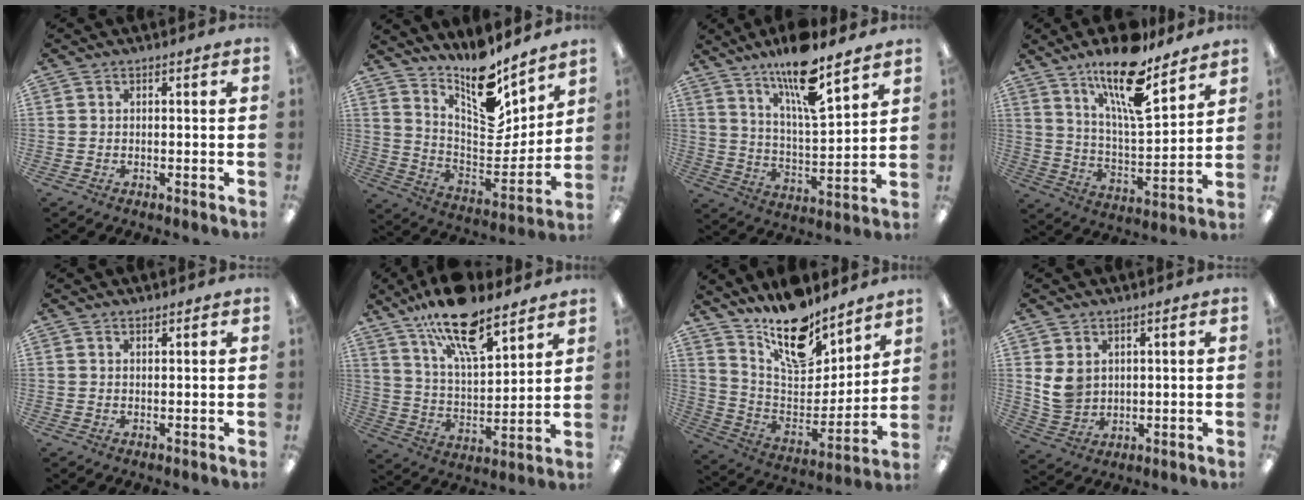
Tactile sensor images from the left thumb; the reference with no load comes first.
{"total": 14.5, "force": [11.9, 4.6, 6.8], "torque": [-0.105, -0.126, 0.205]}
{"total": 15.2, "force": [11.4, 3.2, 9.5], "torque": [-0.165, -0.069, 0.187]}
{"total": 18.5, "force": [13.2, 5.2, 11.8], "torque": [-0.210, -0.073, 0.220]}
{"total": 1.1, "force": [1.1, 0.2, 0.2], "torque": [-0.004, -0.002, 0.021]}
{"total": 18.1, "force": [13.3, 6.2, 10.6], "torque": [-0.187, -0.070, 0.229]}
{"total": 17.5, "force": [13.9, 7.4, 7.7], "torque": [-0.124, -0.110, 0.246]}
{"total": 6.0, "force": [2.6, 4.7, 2.5], "torque": [-0.057, -0.003, 0.051]}